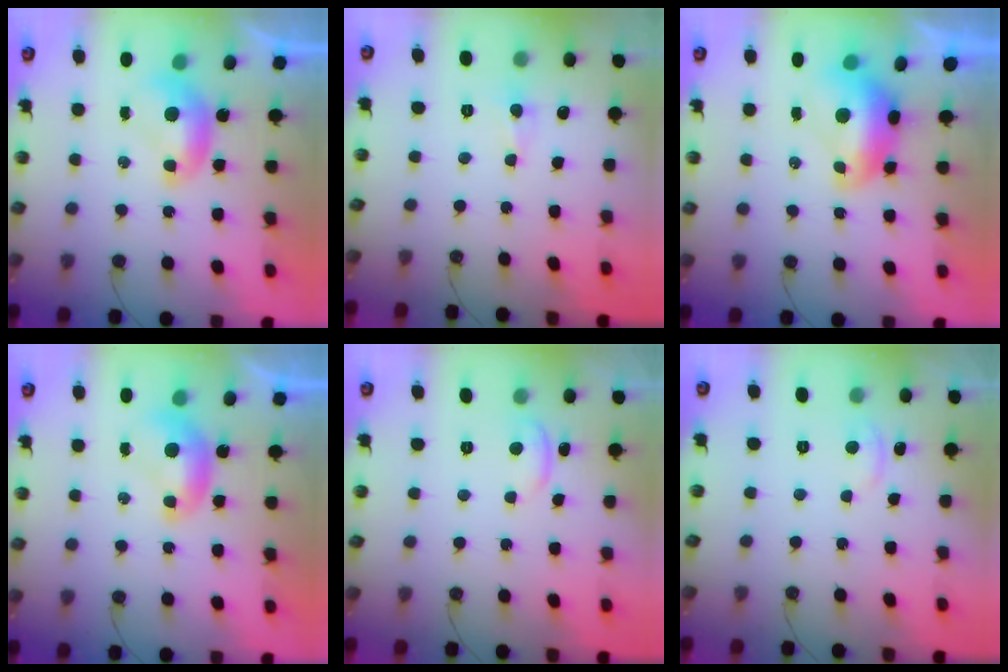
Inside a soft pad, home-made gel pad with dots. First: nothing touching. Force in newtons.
{"total": 0.6, "press": 0.5, "slide": 0.3}
{"total": 2.7, "press": 2.6, "slide": 0.7}
{"total": 0.0}
{"total": 0.6, "press": 0.3, "slide": 0.5}
{"total": 3.3, "press": 3.3, "slide": 0.4}